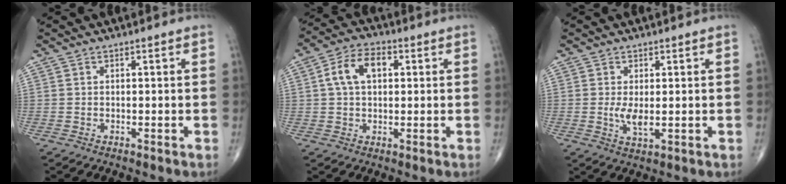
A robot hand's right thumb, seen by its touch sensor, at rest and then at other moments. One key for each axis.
{"total": 8.2, "fx": 1.7, "fy": 5.1, "fz": 6.2, "tx": -0.110, "ty": 0.019, "tz": 0.026}
{"total": 3.7, "fx": 0.0, "fy": 1.5, "fz": 3.4, "tx": -0.070, "ty": -0.012, "tz": 0.003}